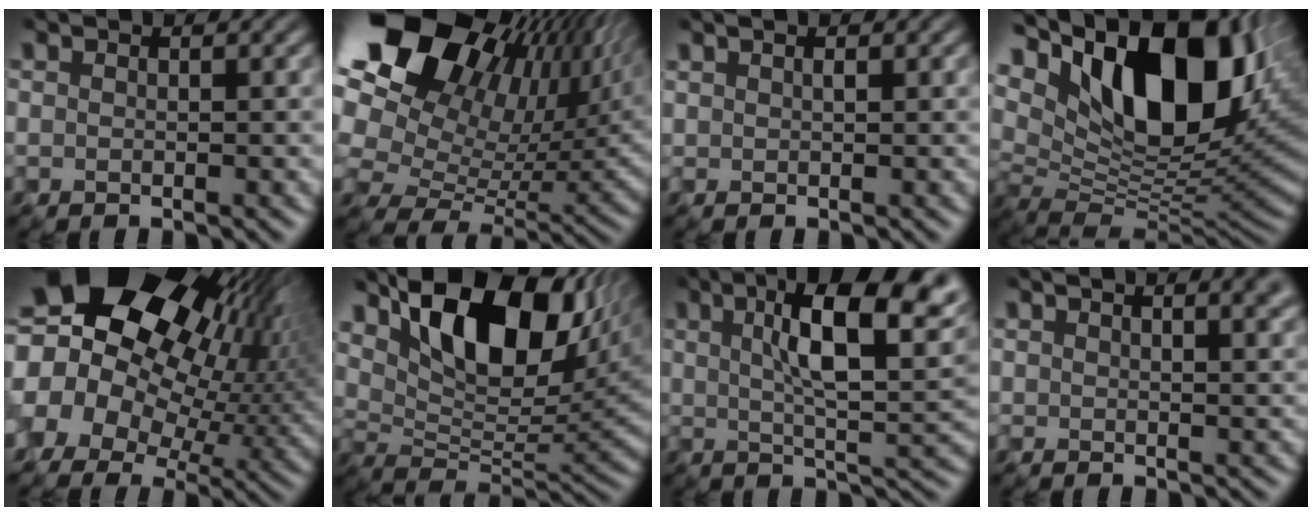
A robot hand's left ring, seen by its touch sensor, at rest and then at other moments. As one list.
[{"total": 19.0, "force": [9.6, 11.3, 11.9], "torque": [-0.221, 0.046, 0.160]}, {"total": 0.6, "force": [0.4, 0.2, 0.4], "torque": [-0.011, 0.002, 0.009]}, {"total": 14.8, "force": [6.4, 7.2, 11.2], "torque": [-0.166, 0.007, 0.110]}, {"total": 19.9, "force": [5.6, 13.7, 13.3], "torque": [-0.193, 0.032, 0.103]}, {"total": 12.6, "force": [6.1, 6.5, 8.9], "torque": [-0.144, -0.006, 0.113]}, {"total": 11.5, "force": [4.4, 3.3, 10.1], "torque": [-0.150, 0.012, 0.067]}, {"total": 5.9, "force": [3.4, 2.5, 4.1], "torque": [-0.019, 0.028, 0.027]}]